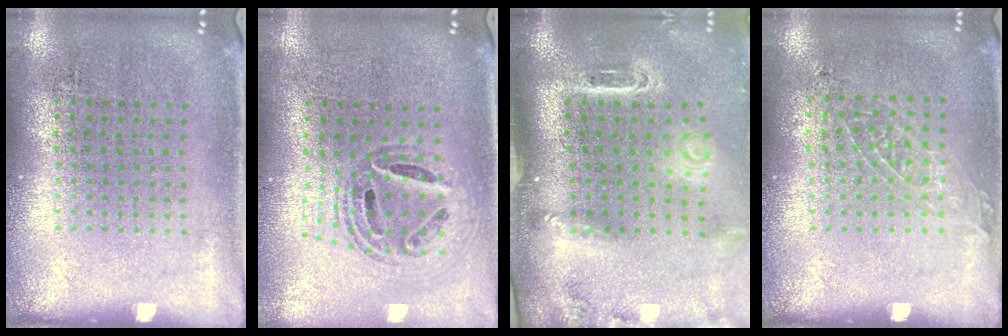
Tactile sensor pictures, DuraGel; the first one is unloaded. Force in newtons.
{"total": 1.0, "press": 1.0, "slide": 0.2}
{"total": 2.9, "press": 2.1, "slide": 2.1}
{"total": 0.9, "press": 0.9, "slide": 0.1}